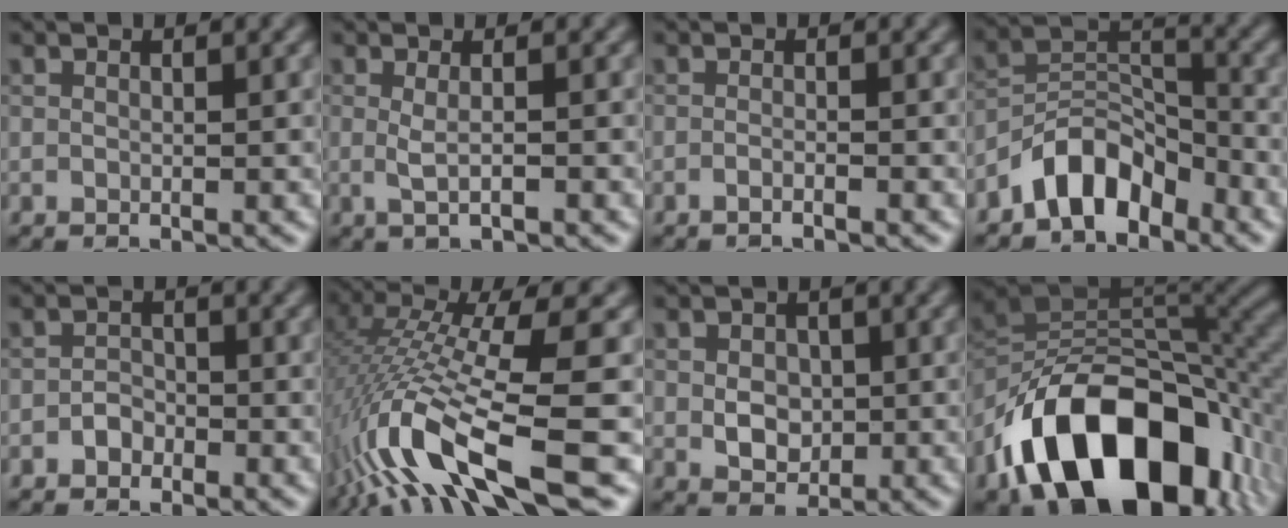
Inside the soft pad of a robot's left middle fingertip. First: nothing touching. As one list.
[{"total": 1.7, "force": [-0.1, 0.4, 1.6], "torque": [-0.029, -0.005, -0.003]}, {"total": 1.1, "force": [-0.6, 0.2, 0.8], "torque": [-0.009, -0.002, -0.015]}, {"total": 5.6, "force": [-4.1, 2.8, 2.7], "torque": [-0.033, 0.014, -0.085]}, {"total": 1.4, "force": [-0.8, 1.0, 0.5], "torque": [-0.007, 0.005, -0.016]}, {"total": 12.8, "force": [-4.4, 2.9, 11.6], "torque": [-0.232, -0.003, -0.070]}, {"total": 2.8, "force": [-0.1, 2.2, 1.8], "torque": [-0.030, -0.002, -0.004]}, {"total": 15.7, "force": [-7.2, 9.4, 10.3], "torque": [-0.165, 0.000, -0.124]}]